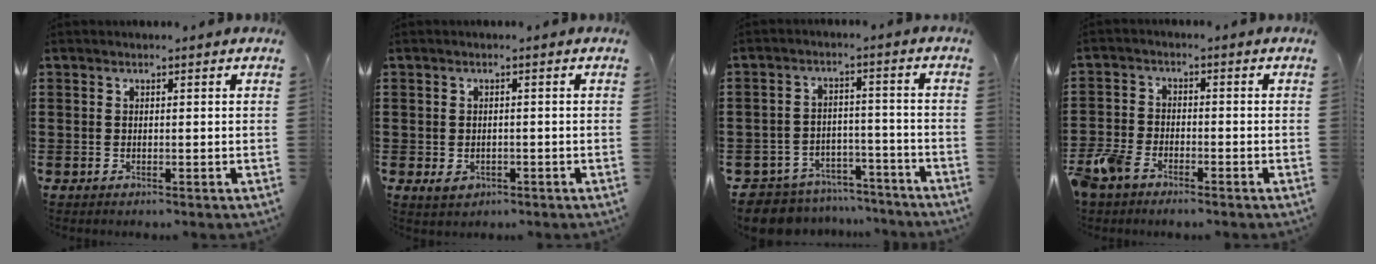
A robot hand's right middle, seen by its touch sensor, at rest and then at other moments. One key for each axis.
{"total": 1.4, "fx": -0.6, "fy": 0.9, "fz": 0.9, "tx": -0.020, "ty": -0.003, "tz": -0.011}
{"total": 7.3, "fx": -7.1, "fy": 1.4, "fz": 0.6, "tx": -0.023, "ty": 0.016, "tz": -0.145}
{"total": 4.4, "fx": -3.6, "fy": 1.9, "fz": 1.7, "tx": -0.064, "ty": -0.003, "tz": -0.081}